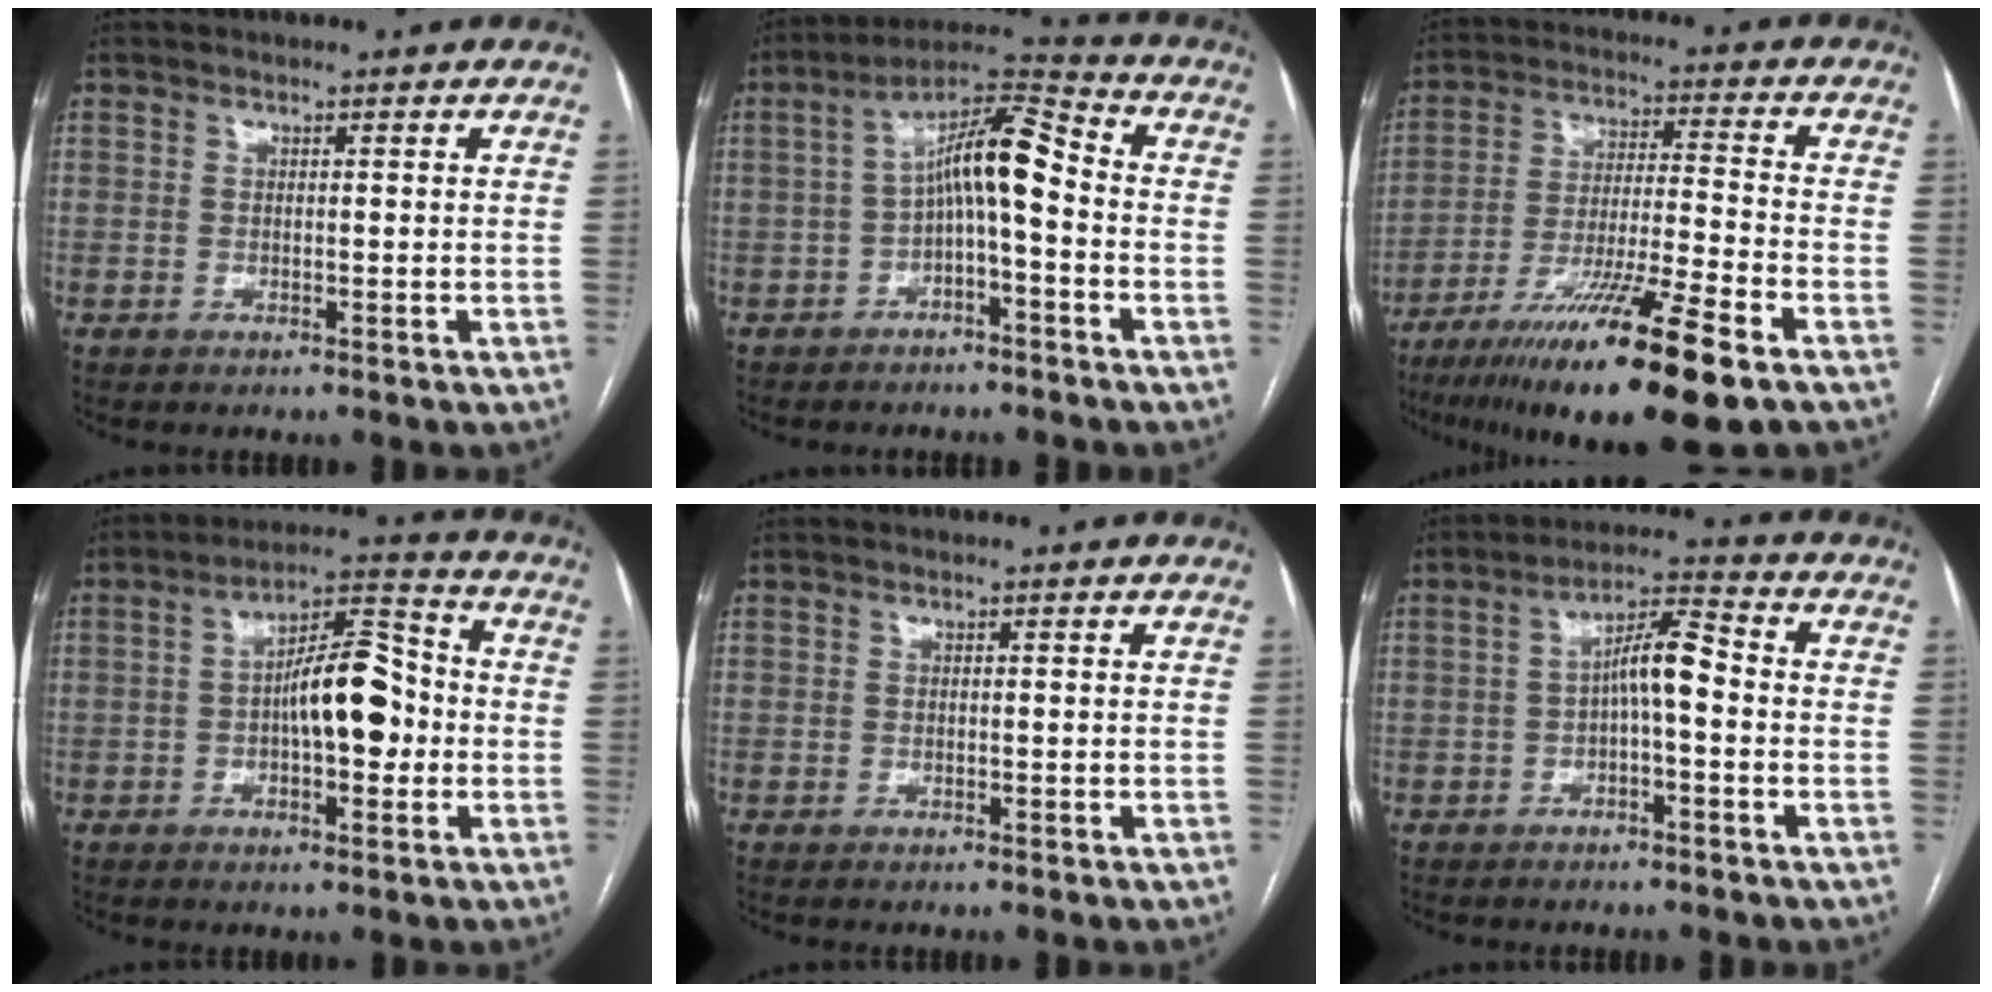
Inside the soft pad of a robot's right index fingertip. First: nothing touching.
{"total": 9.6, "force": [-0.9, 2.1, 9.3], "torque": [-0.160, 0.041, -0.017]}
{"total": 18.4, "force": [-11.6, 0.1, 14.2], "torque": [-0.227, -0.041, -0.197]}
{"total": 10.3, "force": [-0.9, 3.5, 9.6], "torque": [-0.162, 0.029, -0.012]}
{"total": 0.0}
{"total": 6.2, "force": [-0.6, 1.3, 6.0], "torque": [-0.103, 0.026, -0.011]}